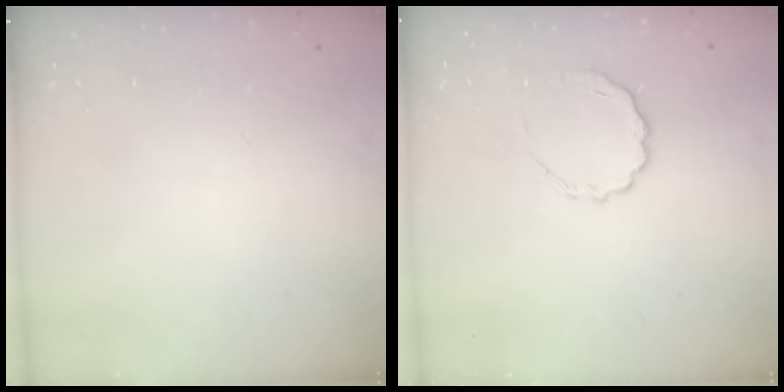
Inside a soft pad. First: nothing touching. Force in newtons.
{"total": 6.6, "press": 6.5, "slide": 1.3}